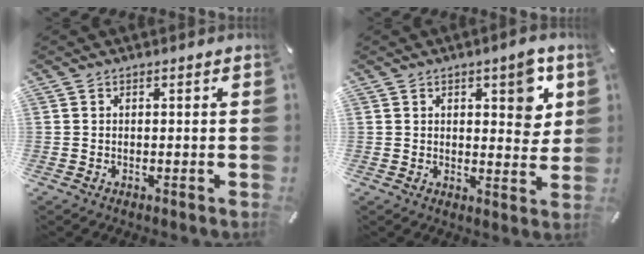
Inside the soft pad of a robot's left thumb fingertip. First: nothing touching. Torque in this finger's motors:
{"motor_torque": [0.27, -0.33, 0.20, 0.29, -0.02]}